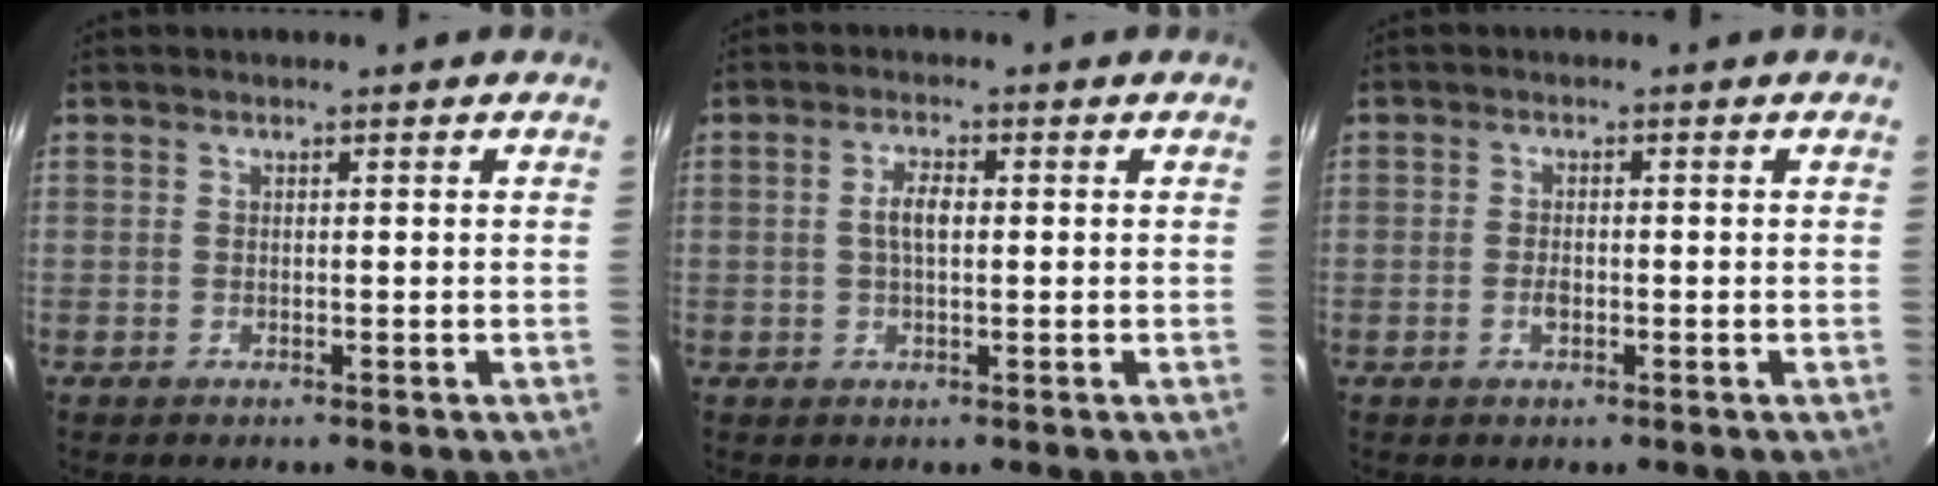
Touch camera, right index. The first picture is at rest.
{"total": 3.3, "force": [0.2, 1.3, 3.0], "torque": [-0.060, 0.007, 0.004]}
{"total": 2.1, "force": [-0.7, 1.2, 1.6], "torque": [-0.031, 0.001, -0.012]}